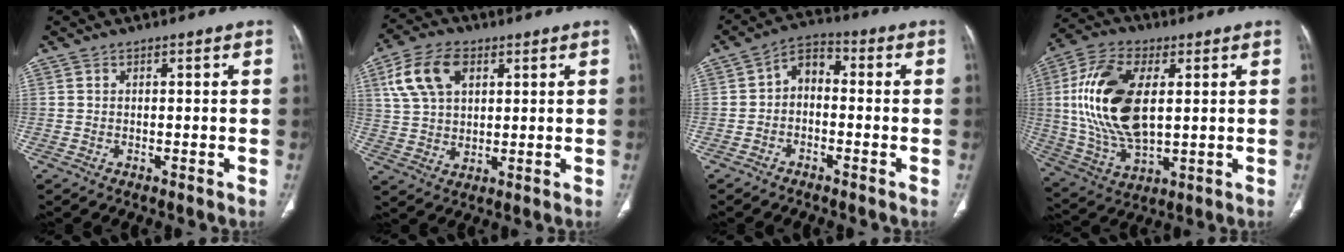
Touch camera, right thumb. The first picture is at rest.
{"total": 11.5, "force": [4.5, 7.1, 7.9], "torque": [-0.143, 0.001, 0.087]}
{"total": 5.5, "force": [-0.9, 3.7, 4.1], "torque": [-0.055, 0.030, -0.030]}
{"total": 19.6, "force": [3.0, 10.1, 16.5], "torque": [-0.333, -0.006, 0.060]}